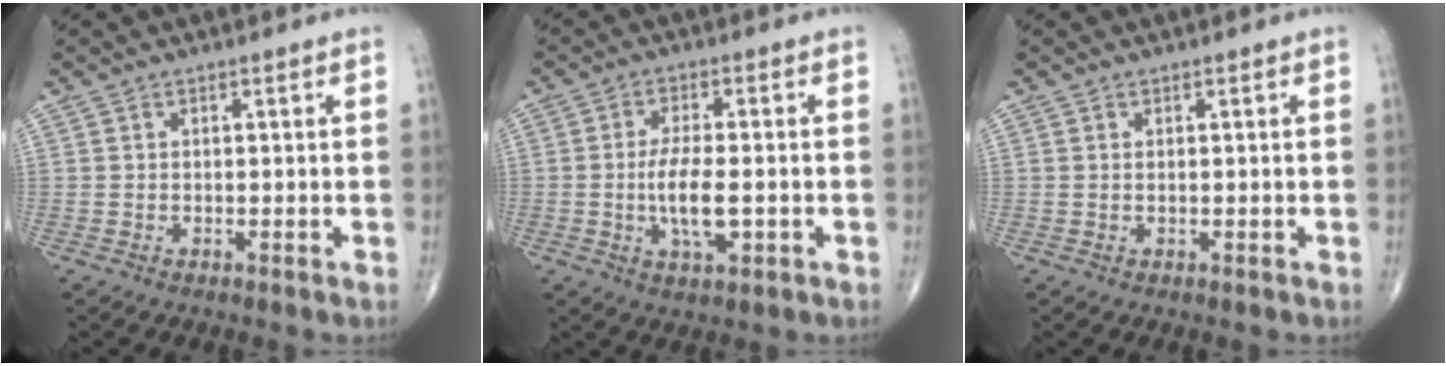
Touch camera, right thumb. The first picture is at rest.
{"total": 7.6, "force": [-1.3, 3.0, 6.9], "torque": [-0.131, -0.003, -0.023]}
{"total": 0.0}